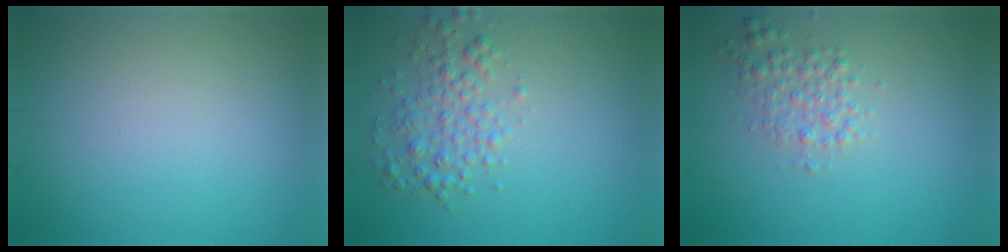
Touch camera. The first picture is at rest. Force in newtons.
{"total": 2.9, "press": 2.9, "slide": 0.1}
{"total": 2.2, "press": 2.2, "slide": 0.0}